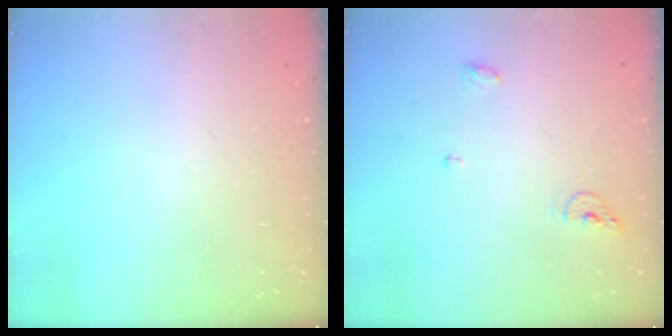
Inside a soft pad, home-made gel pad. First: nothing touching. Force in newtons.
{"total": 5.7, "press": 5.7, "slide": 1.0}